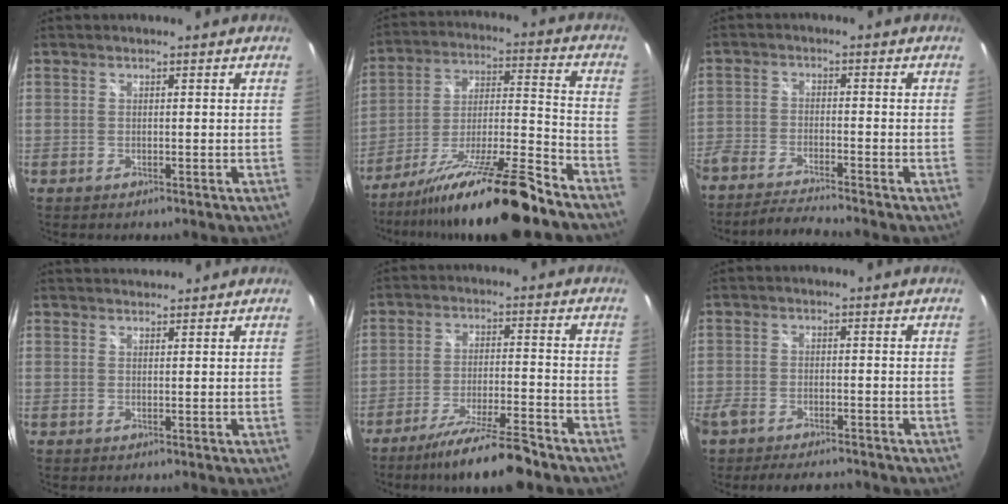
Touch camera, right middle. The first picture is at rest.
{"total": 20.1, "force": [-15.6, 0.6, 12.6], "torque": [-0.217, -0.018, -0.259]}
{"total": 7.9, "force": [-7.3, 0.7, 2.9], "torque": [-0.087, -0.016, -0.137]}
{"total": 2.8, "force": [2.7, 0.4, 0.4], "torque": [-0.008, 0.008, 0.043]}
{"total": 12.3, "force": [-10.3, 0.7, 6.7], "torque": [-0.136, -0.017, -0.170]}
{"total": 8.2, "force": [-6.8, 2.8, 3.5], "torque": [-0.091, -0.017, -0.113]}